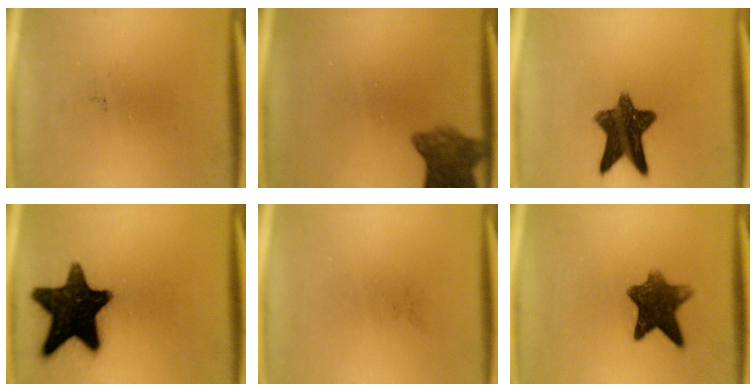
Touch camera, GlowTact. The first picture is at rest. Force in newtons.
{"total": 7.0}
{"total": 11.0}
{"total": 17.6}
{"total": 0.0}
{"total": 8.7}